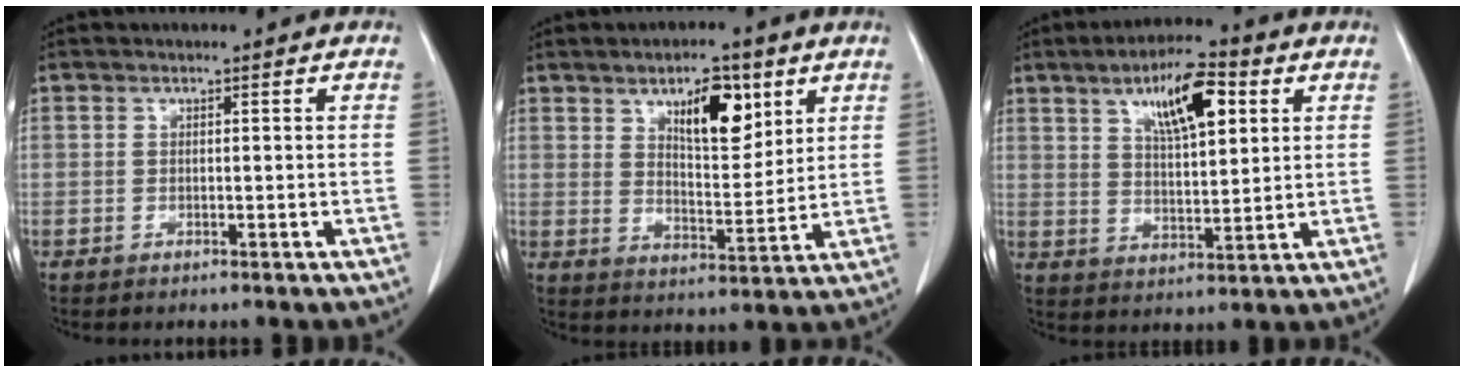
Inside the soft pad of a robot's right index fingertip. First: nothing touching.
{"total": 9.0, "force": [4.9, 3.2, 6.9], "torque": [-0.112, -0.001, 0.084]}
{"total": 10.7, "force": [4.9, 2.9, 9.1], "torque": [-0.157, 0.010, 0.084]}